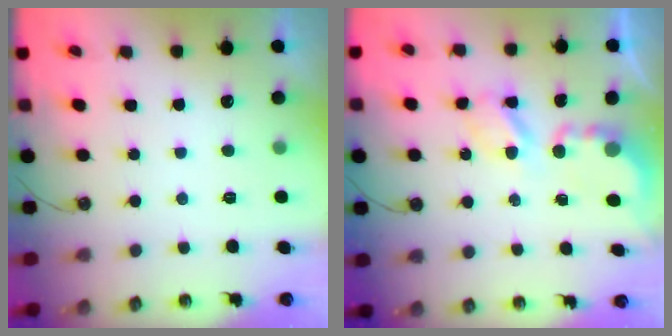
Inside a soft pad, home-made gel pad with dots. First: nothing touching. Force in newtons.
{"total": 5.4, "press": 5.4, "slide": 0.2}